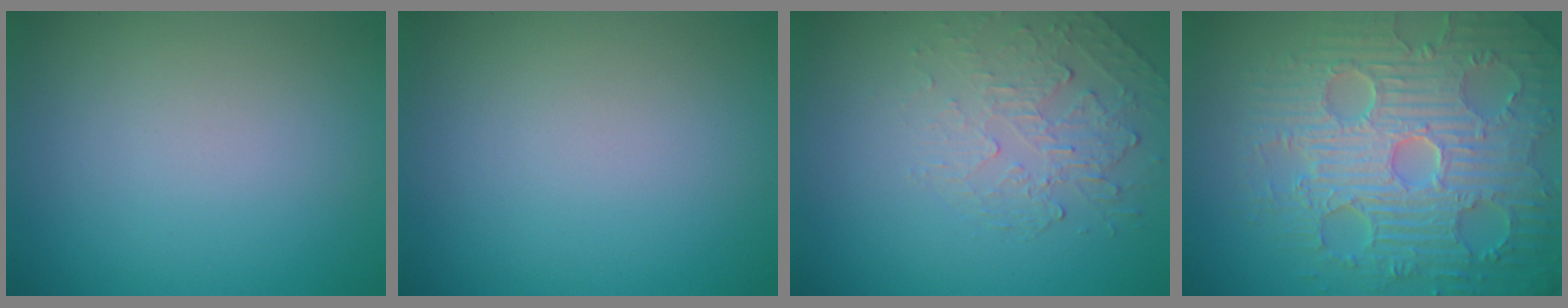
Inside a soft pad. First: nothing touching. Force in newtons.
{"total": 0.0}
{"total": 2.2, "press": 1.1, "slide": 1.9}
{"total": 9.2, "press": 6.5, "slide": 6.5}